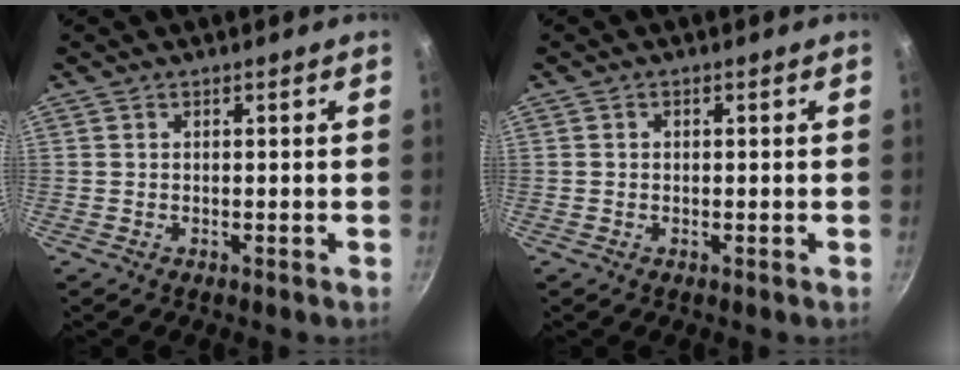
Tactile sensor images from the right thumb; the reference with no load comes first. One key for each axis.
{"total": 0.6, "fx": 0.0, "fy": 0.6, "fz": 0.3, "tx": -0.004, "ty": 0.004, "tz": 0.000}